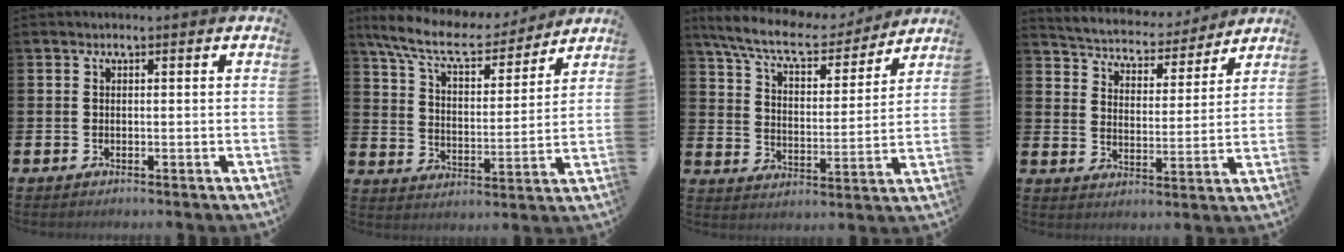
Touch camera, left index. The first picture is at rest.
{"total": 9.9, "force": [8.8, 2.2, 3.9], "torque": [-0.110, -0.053, 0.152]}
{"total": 9.2, "force": [8.2, 1.9, 3.8], "torque": [-0.104, -0.050, 0.139]}
{"total": 5.6, "force": [5.5, 1.1, 0.7], "torque": [-0.046, -0.045, 0.092]}